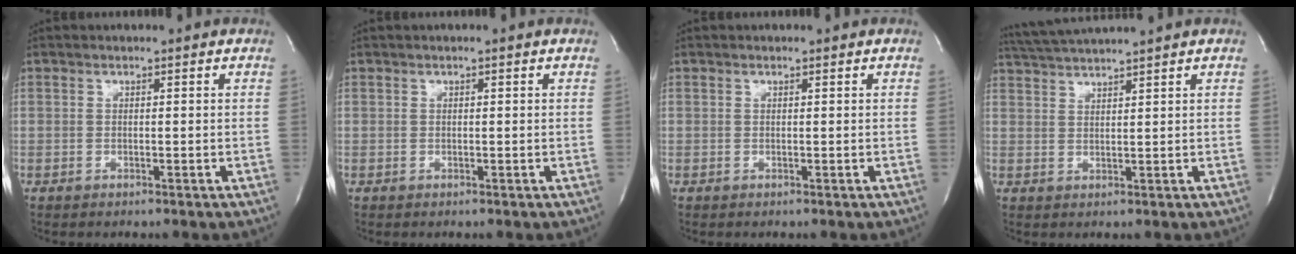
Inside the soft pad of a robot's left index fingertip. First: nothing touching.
{"total": 0.0}
{"total": 0.0}
{"total": 5.8, "force": [5.3, -1.6, 1.6], "torque": [-0.033, 0.011, 0.099]}